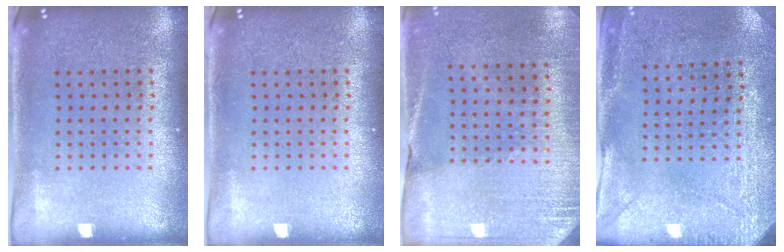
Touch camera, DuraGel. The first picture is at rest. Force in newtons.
{"total": 0.0}
{"total": 2.6, "press": 2.5, "slide": 0.8}
{"total": 2.9, "press": 2.4, "slide": 1.6}